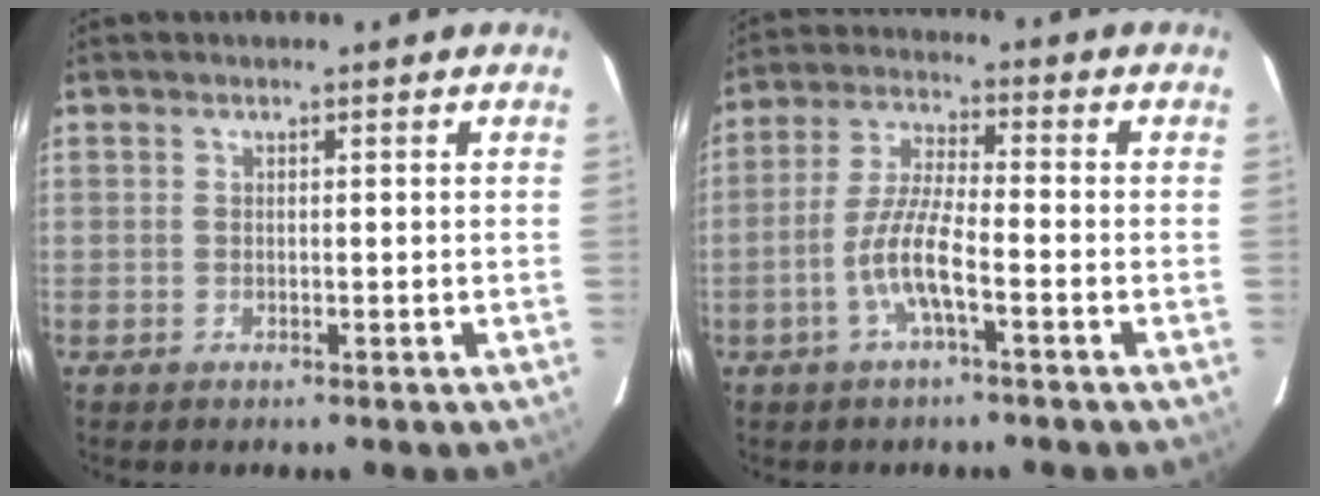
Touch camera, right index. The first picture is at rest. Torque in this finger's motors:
{"motor_torque": [1.32, -0.53, 0.73, 0.19]}